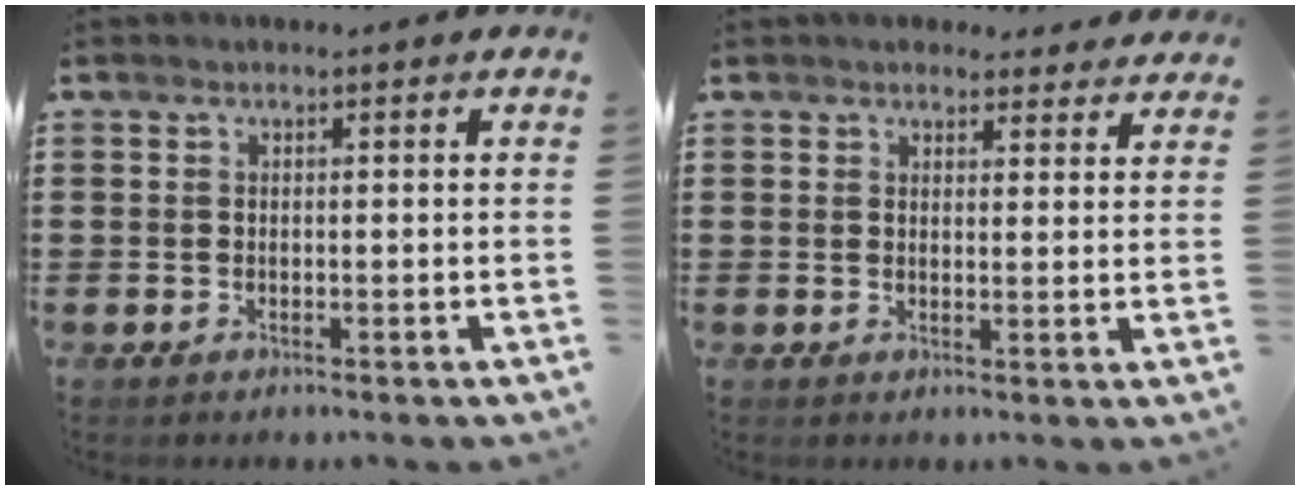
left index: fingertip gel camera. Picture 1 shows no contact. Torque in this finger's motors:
{"motor_torque": [2.14, 0.00, 0.55, 0.03]}